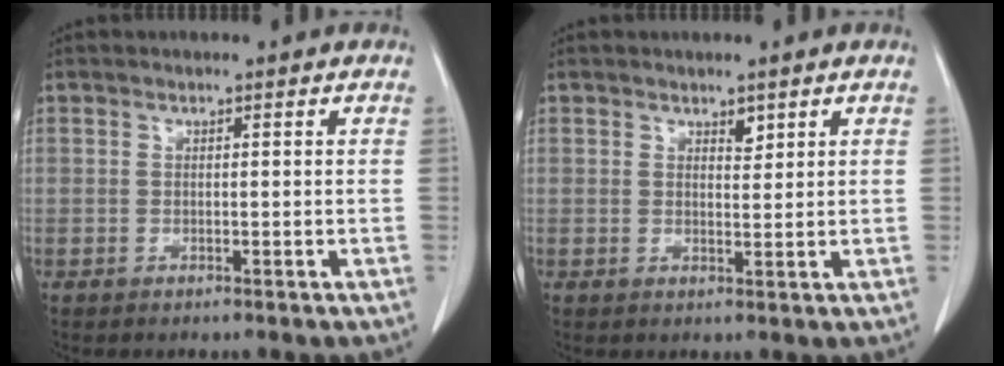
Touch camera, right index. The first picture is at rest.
{"total": 1.5, "force": [1.0, 0.6, 0.8], "torque": [-0.010, -0.005, 0.016]}